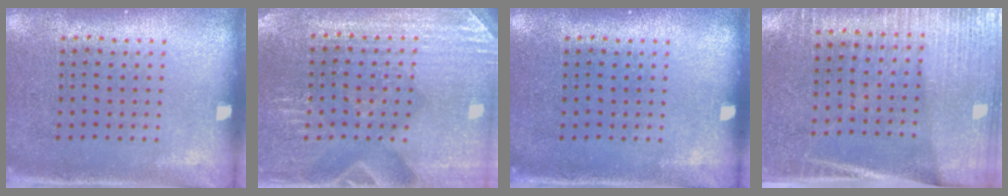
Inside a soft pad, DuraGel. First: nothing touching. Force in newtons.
{"total": 3.1, "press": 3.1, "slide": 0.5}
{"total": 0.0}
{"total": 3.5, "press": 3.1, "slide": 1.7}